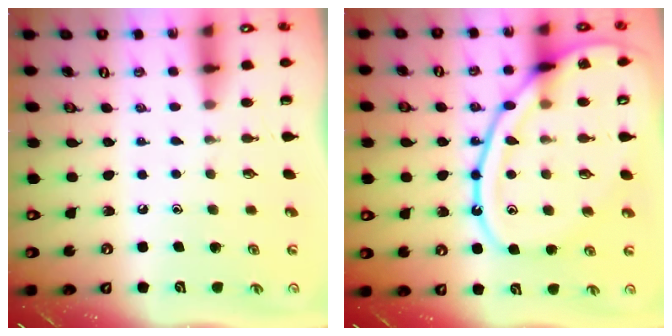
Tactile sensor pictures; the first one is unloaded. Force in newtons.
{"total": 20.9, "press": 20.9, "slide": 1.8}